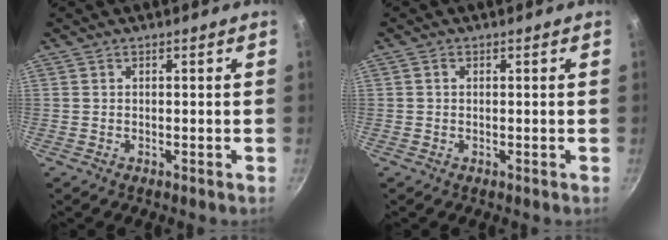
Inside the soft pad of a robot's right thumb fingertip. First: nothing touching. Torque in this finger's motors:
{"motor_torque": [0.02, -0.04, -0.17, 0.29, 0.00]}